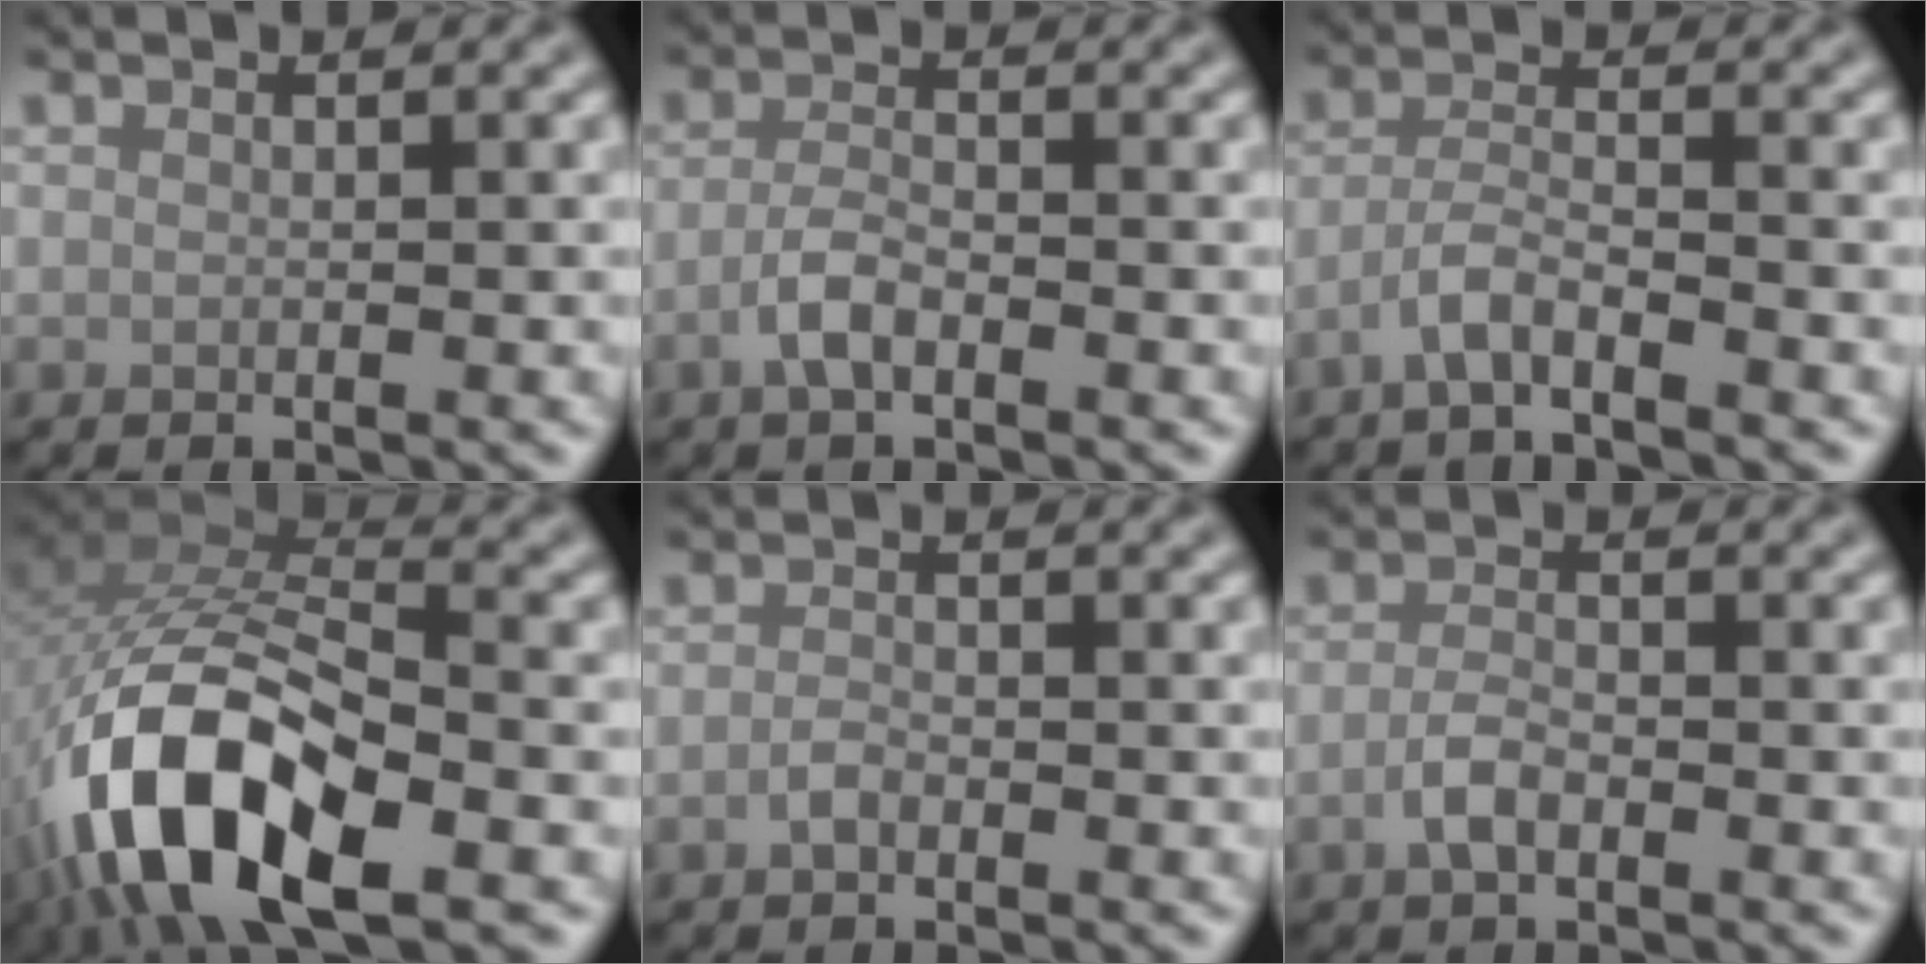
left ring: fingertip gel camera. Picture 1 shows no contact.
{"total": 2.4, "force": [-1.1, 0.9, 1.9], "torque": [-0.041, 0.002, -0.028]}
{"total": 2.8, "force": [-2.0, 0.4, 2.0], "torque": [-0.039, 0.006, -0.047]}
{"total": 13.8, "force": [-6.1, 6.1, 10.8], "torque": [-0.222, -0.011, -0.109]}
{"total": 1.0, "force": [-0.6, 0.4, 0.7], "torque": [-0.016, 0.002, -0.014]}
{"total": 2.0, "force": [-0.9, 0.8, 1.6], "torque": [-0.034, 0.002, -0.023]}